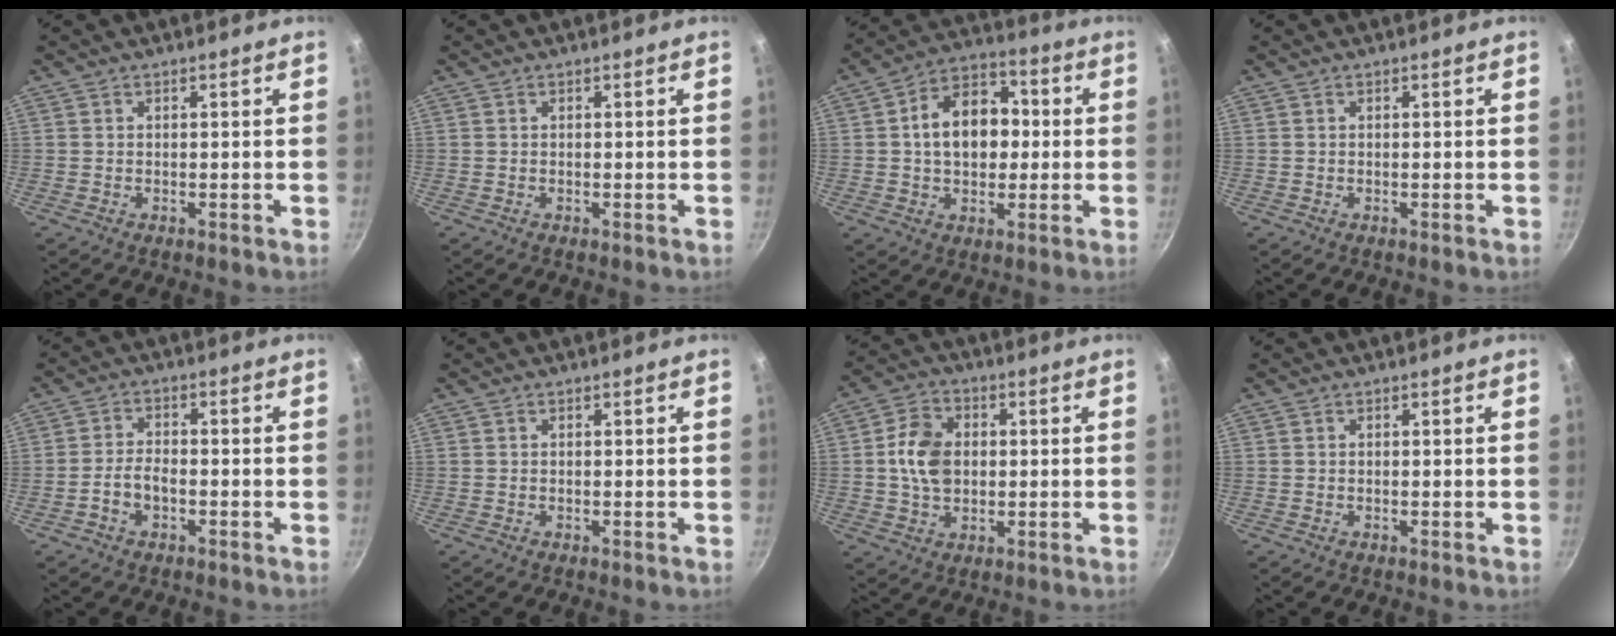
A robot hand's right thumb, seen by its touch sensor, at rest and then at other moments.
{"total": 0.0}
{"total": 13.2, "force": [0.8, 9.4, 9.2], "torque": [-0.105, 0.025, 0.000]}
{"total": 0.0}
{"total": 4.0, "force": [-1.7, 2.3, 2.8], "torque": [-0.051, 0.022, -0.036]}
{"total": 0.0}
{"total": 9.2, "force": [0.7, 6.8, 6.2], "torque": [-0.095, 0.013, 0.006]}
{"total": 0.0}